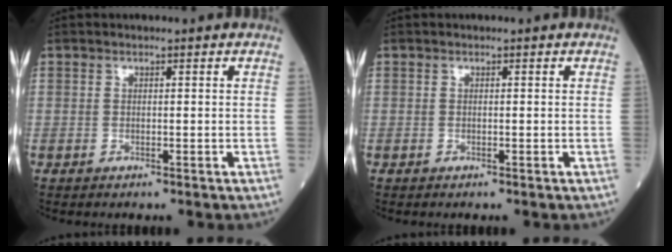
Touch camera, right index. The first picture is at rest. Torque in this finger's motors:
{"motor_torque": [0.00, 0.00, 0.00, 0.01]}